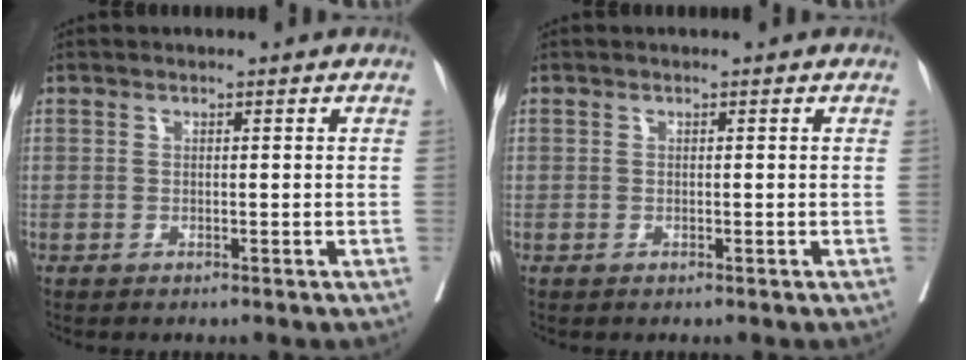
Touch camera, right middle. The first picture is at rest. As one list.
[{"total": 0.0}]